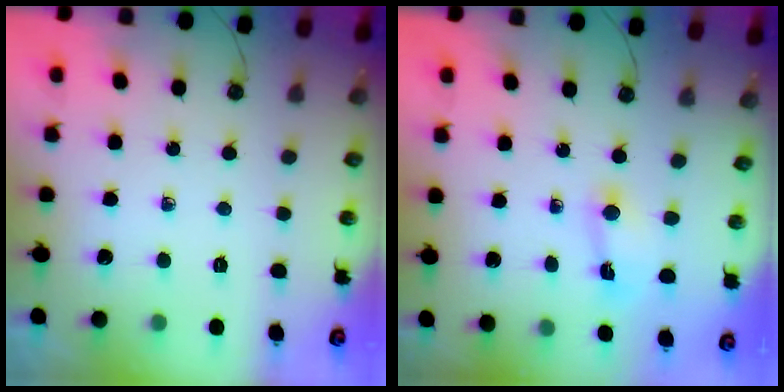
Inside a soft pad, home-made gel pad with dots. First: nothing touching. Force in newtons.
{"total": 2.0, "press": 2.0, "slide": 0.4}